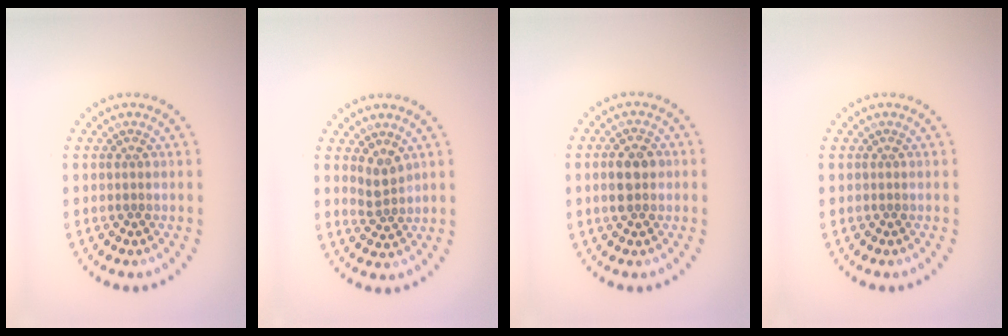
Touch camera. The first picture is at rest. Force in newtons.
{"total": 2.0, "press": 1.6, "slide": 1.2}
{"total": 3.1, "press": 3.1, "slide": 0.3}
{"total": 0.0}